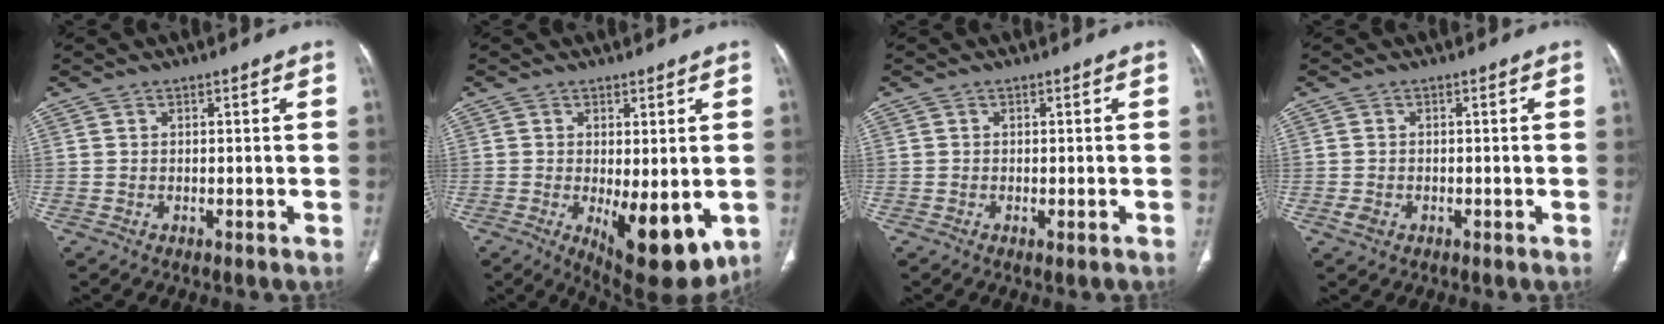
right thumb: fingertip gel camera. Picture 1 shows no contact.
{"total": 12.3, "force": [-2.9, 5.1, 10.8], "torque": [-0.139, -0.025, -0.024]}
{"total": 1.0, "force": [-0.5, 0.3, 0.8], "torque": [-0.012, -0.003, -0.005]}
{"total": 1.7, "force": [-0.6, 1.3, 0.9], "torque": [-0.019, 0.003, -0.009]}